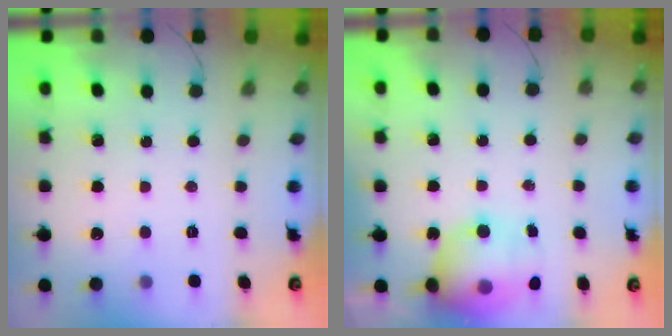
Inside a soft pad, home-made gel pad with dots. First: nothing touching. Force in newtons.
{"total": 16.4, "press": 15.9, "slide": 4.1}